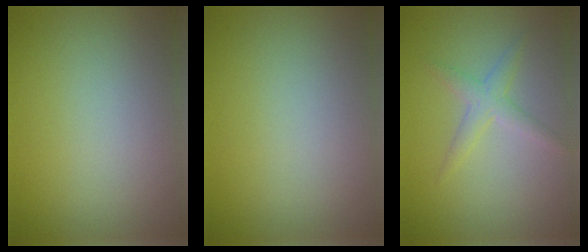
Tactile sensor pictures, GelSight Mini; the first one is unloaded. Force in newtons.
{"total": 0.0}
{"total": 2.0, "press": 2.0, "slide": 0.1}